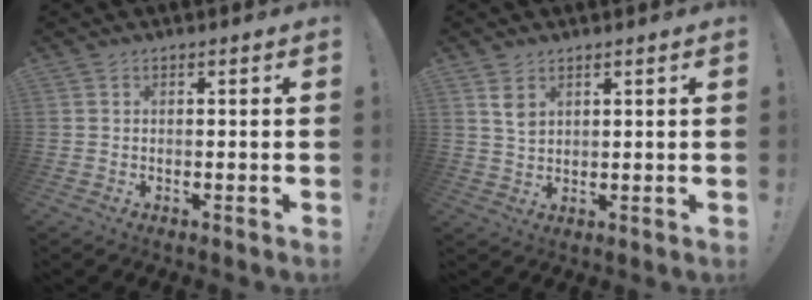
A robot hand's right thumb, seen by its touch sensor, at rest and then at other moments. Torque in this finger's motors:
{"motor_torque": [-0.35, 0.43, -0.15, 0.16, 0.19]}